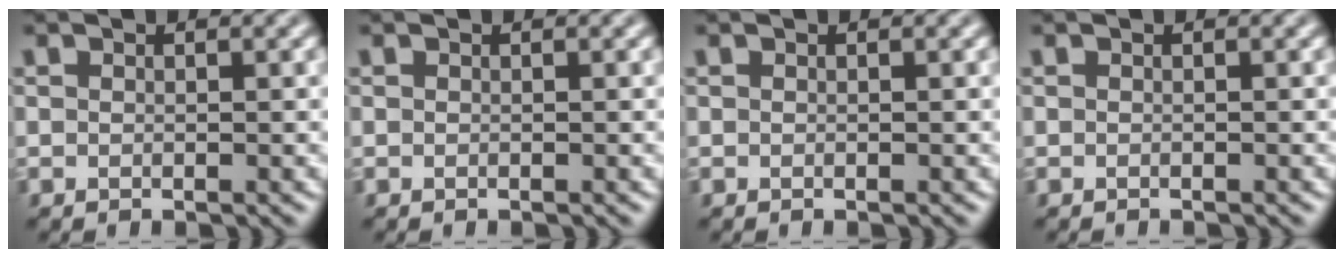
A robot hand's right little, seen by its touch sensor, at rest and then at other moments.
{"total": 0.0}
{"total": 0.0}
{"total": 0.0}